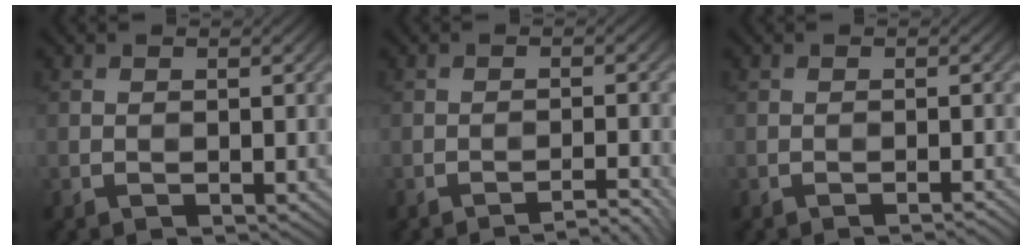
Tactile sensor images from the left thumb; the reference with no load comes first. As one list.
[{"total": 2.8, "force": [-2.3, 0.2, 1.5], "torque": [-0.019, 0.009, -0.043]}, {"total": 0.9, "force": [-0.7, 0.0, 0.6], "torque": [-0.005, 0.004, -0.018]}]